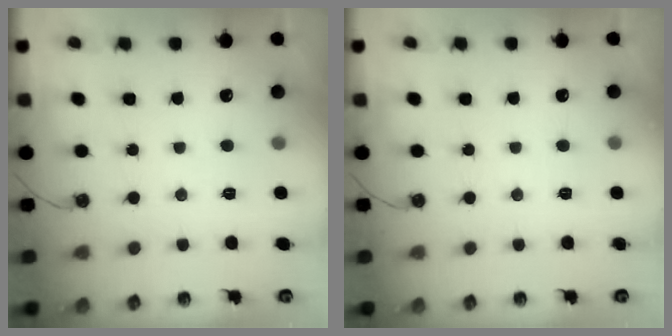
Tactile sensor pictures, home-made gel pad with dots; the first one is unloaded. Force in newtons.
{"total": 0.0}